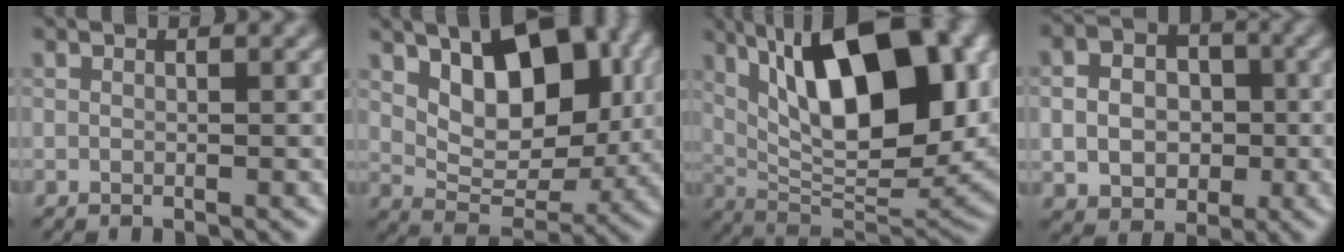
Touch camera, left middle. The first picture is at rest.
{"total": 8.7, "force": [2.6, 5.0, 6.6], "torque": [-0.112, -0.008, 0.049]}
{"total": 15.1, "force": [4.6, 6.1, 13.1], "torque": [-0.194, 0.006, 0.075]}
{"total": 5.3, "force": [-0.6, 4.3, 3.1], "torque": [-0.058, 0.000, -0.012]}